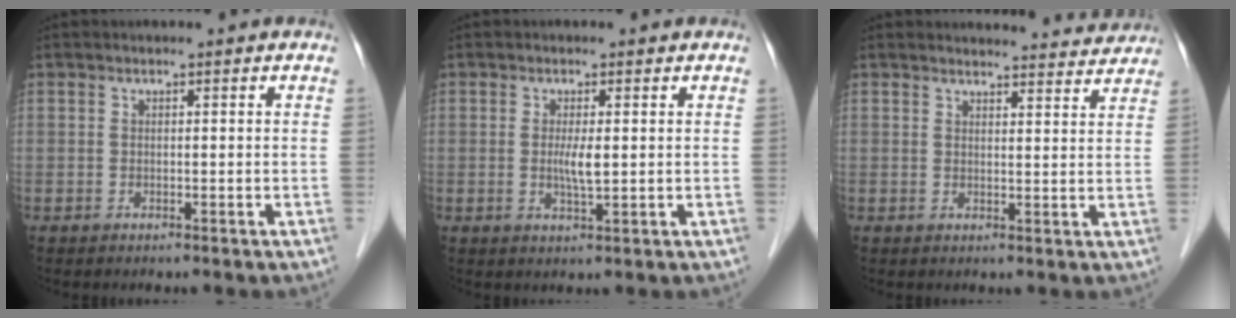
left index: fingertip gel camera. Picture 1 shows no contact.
{"total": 2.7, "force": [0.2, 0.3, 2.7], "torque": [-0.056, -0.004, 0.005]}
{"total": 8.9, "force": [8.8, 1.2, 0.7], "torque": [0.010, -0.005, 0.083]}